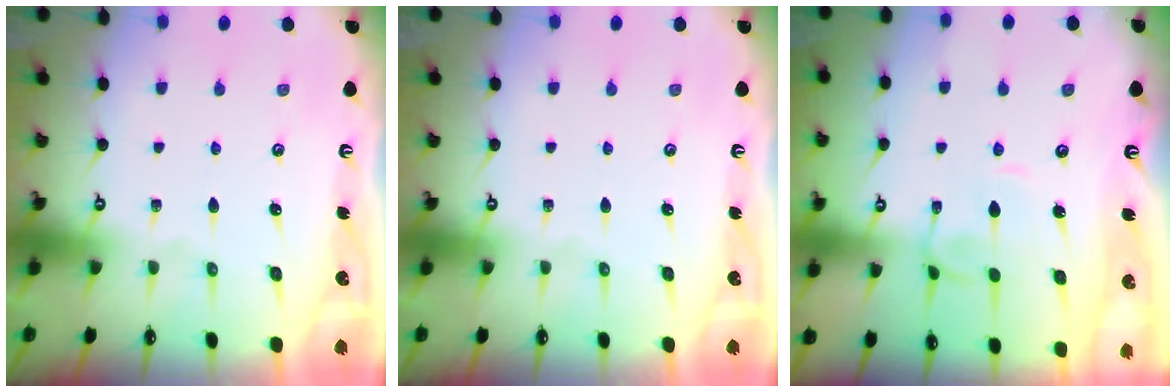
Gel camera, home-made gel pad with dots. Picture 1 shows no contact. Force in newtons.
{"total": 0.0}
{"total": 0.7, "press": 0.6, "slide": 0.4}